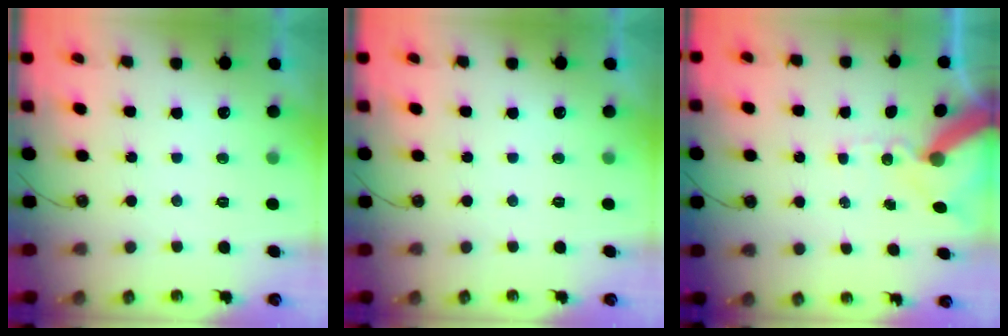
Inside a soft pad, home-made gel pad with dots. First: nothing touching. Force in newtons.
{"total": 0.0}
{"total": 12.7, "press": 12.5, "slide": 1.9}